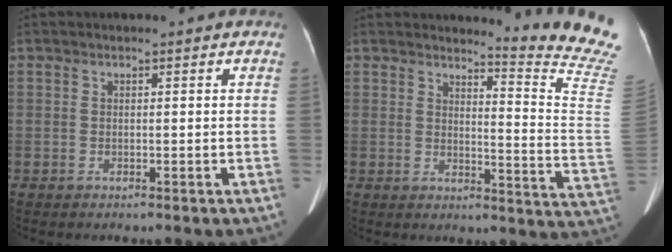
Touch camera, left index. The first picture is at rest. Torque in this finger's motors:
{"motor_torque": [-0.51, -1.63, -0.01, 0.02]}